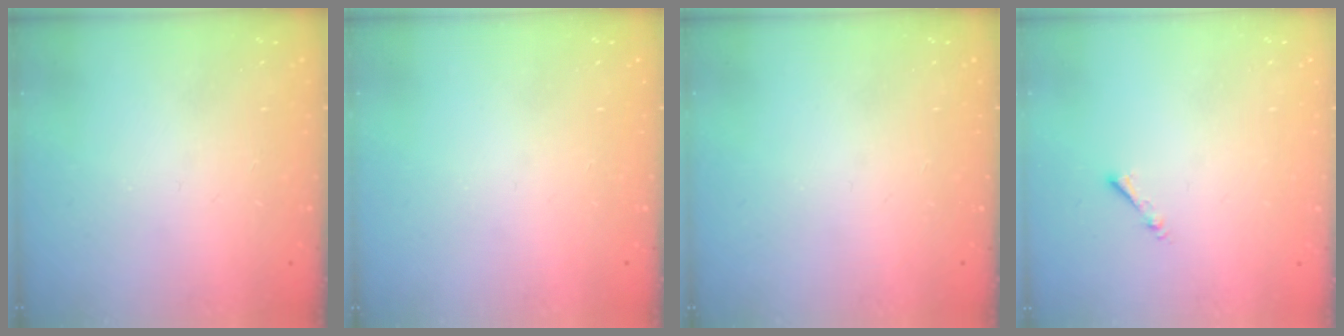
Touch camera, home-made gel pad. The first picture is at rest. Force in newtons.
{"total": 0.0}
{"total": 0.0}
{"total": 1.3, "press": 1.2, "slide": 0.3}